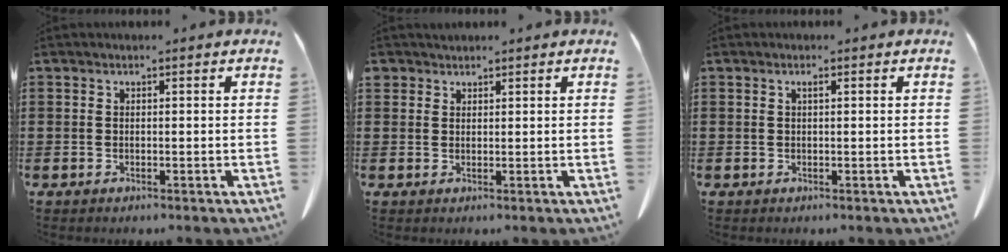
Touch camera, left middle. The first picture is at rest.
{"total": 1.3, "force": [1.1, 0.7, -0.1], "torque": [-0.002, 0.003, 0.023]}
{"total": 0.6, "force": [0.2, 0.1, 0.6], "torque": [-0.013, 0.000, 0.004]}